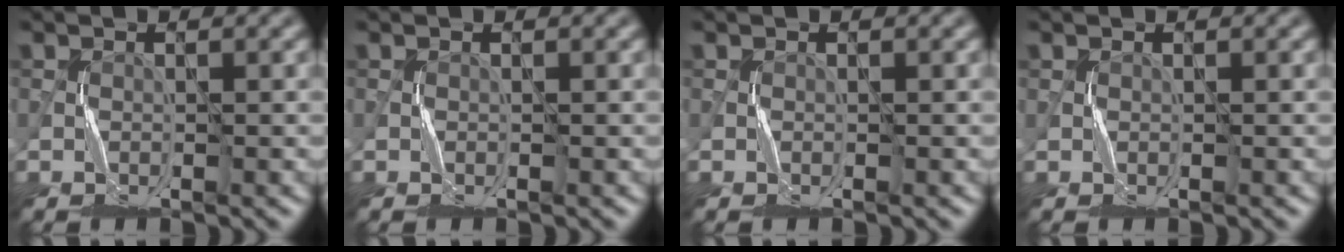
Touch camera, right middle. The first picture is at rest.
{"total": 0.0}
{"total": 0.0}
{"total": 0.0}